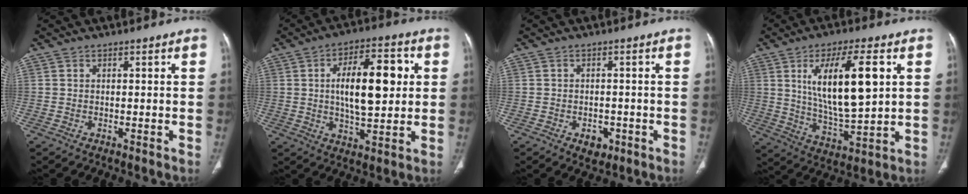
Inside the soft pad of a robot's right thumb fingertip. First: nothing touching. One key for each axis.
{"total": 15.1, "fx": 2.3, "fy": 6.5, "fz": 13.4, "tx": -0.193, "ty": 0.006, "tz": 0.037}
{"total": 3.2, "fx": -1.4, "fy": 2.4, "fz": 1.7, "tx": -0.008, "ty": 0.004, "tz": -0.012}
{"total": 17.1, "fx": 4.7, "fy": 5.6, "fz": 15.4, "tx": -0.262, "ty": -0.018, "tz": 0.091}